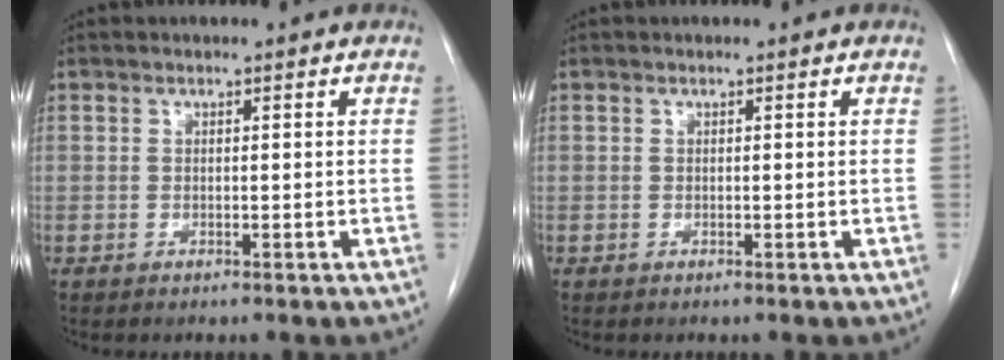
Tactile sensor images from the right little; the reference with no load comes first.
{"total": 0.0}